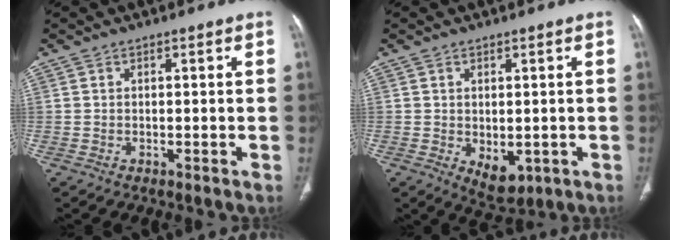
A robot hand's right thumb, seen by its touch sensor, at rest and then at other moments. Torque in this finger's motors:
{"motor_torque": [-0.27, 0.39, -0.26, 0.00, 0.15]}